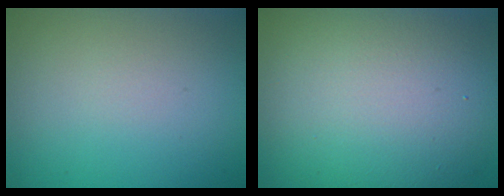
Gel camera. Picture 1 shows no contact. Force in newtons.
{"total": 12.6, "press": 12.6, "slide": 0.7}